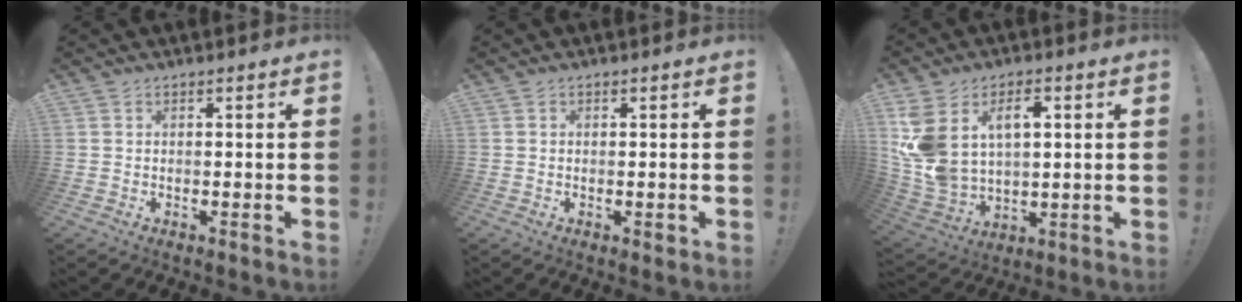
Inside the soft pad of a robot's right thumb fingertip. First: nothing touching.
{"total": 0.9, "force": [0.1, 0.6, 0.7], "torque": [-0.004, 0.000, 0.001]}
{"total": 15.3, "force": [5.4, 9.8, 10.4], "torque": [-0.223, -0.020, 0.099]}